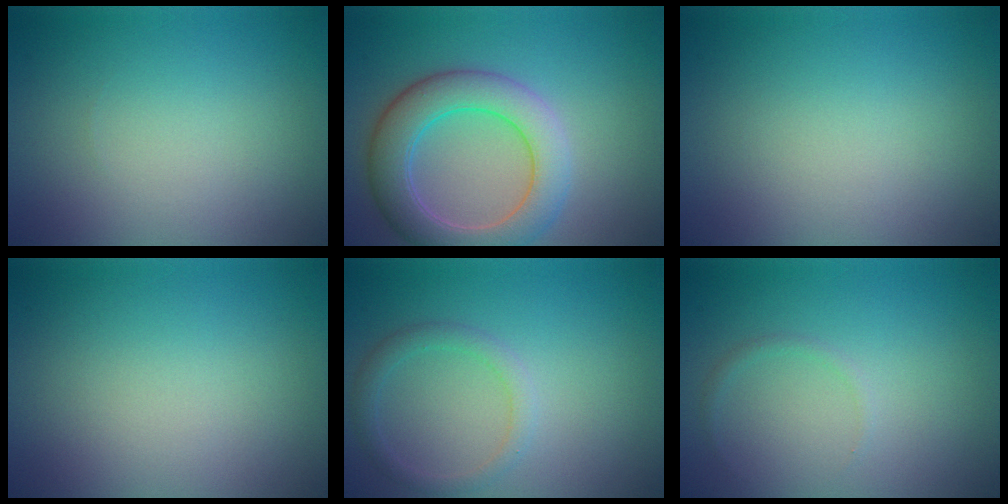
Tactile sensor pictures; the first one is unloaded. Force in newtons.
{"total": 6.4, "press": 6.4, "slide": 0.3}
{"total": 0.0}
{"total": 0.0}
{"total": 1.8, "press": 1.8, "slide": 0.1}
{"total": 0.6, "press": 0.6, "slide": 0.0}